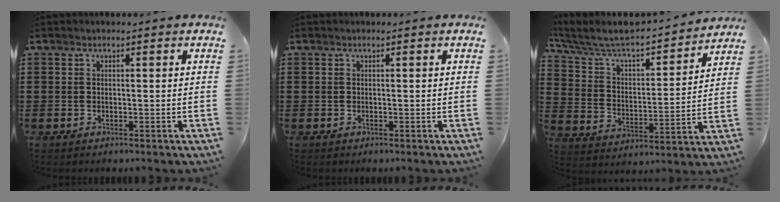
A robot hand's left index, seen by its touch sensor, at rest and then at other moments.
{"total": 0.0}
{"total": 5.8, "force": [5.3, 1.1, 2.1], "torque": [-0.068, -0.044, 0.082]}